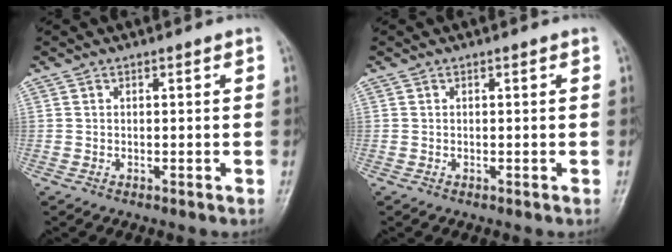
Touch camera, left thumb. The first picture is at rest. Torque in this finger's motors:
{"motor_torque": [0.00, 0.01, 0.00, 0.00, 0.00]}